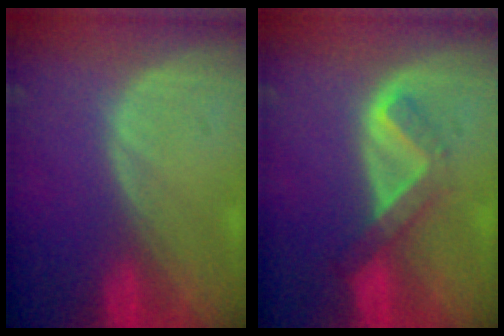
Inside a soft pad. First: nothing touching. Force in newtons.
{"total": 5.1, "press": 4.4, "slide": 2.6}